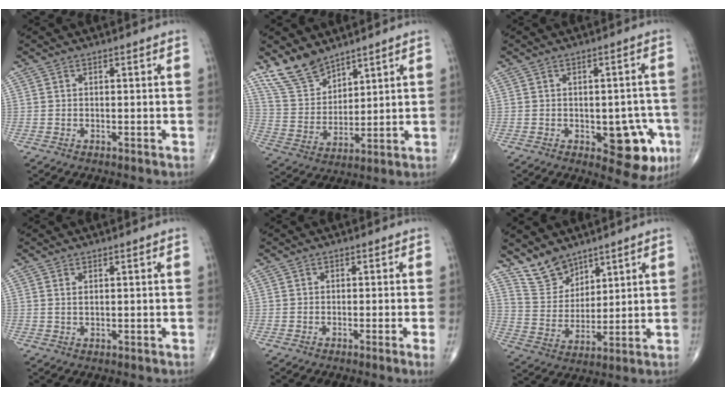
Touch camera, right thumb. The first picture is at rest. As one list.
[{"total": 9.7, "force": [7.9, 4.4, 3.4], "torque": [-0.055, -0.043, 0.172]}, {"total": 10.3, "force": [-3.6, 5.0, 8.3], "torque": [-0.057, 0.009, -0.037]}, {"total": 0.9, "force": [0.5, 0.3, 0.7], "torque": [-0.013, -0.005, 0.011]}, {"total": 1.8, "force": [-0.7, -0.5, 1.5], "torque": [-0.029, -0.005, -0.013]}, {"total": 8.3, "force": [6.8, 4.2, 2.1], "torque": [-0.020, -0.050, 0.147]}]